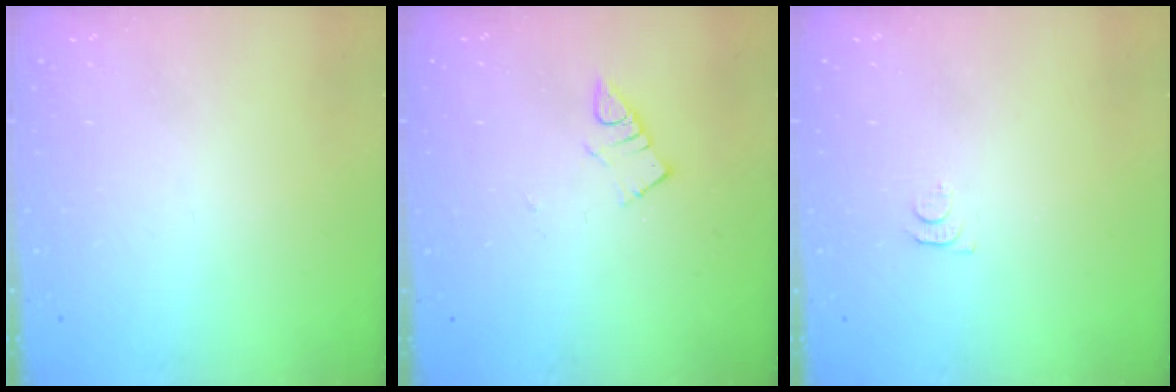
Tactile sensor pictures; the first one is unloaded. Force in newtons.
{"total": 4.2, "press": 4.2, "slide": 0.6}
{"total": 3.4, "press": 3.4, "slide": 0.5}